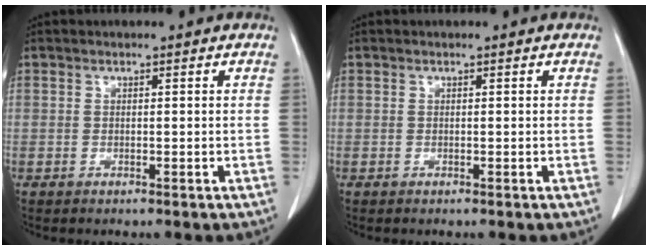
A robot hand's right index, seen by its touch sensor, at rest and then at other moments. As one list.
[{"total": 0.0}]